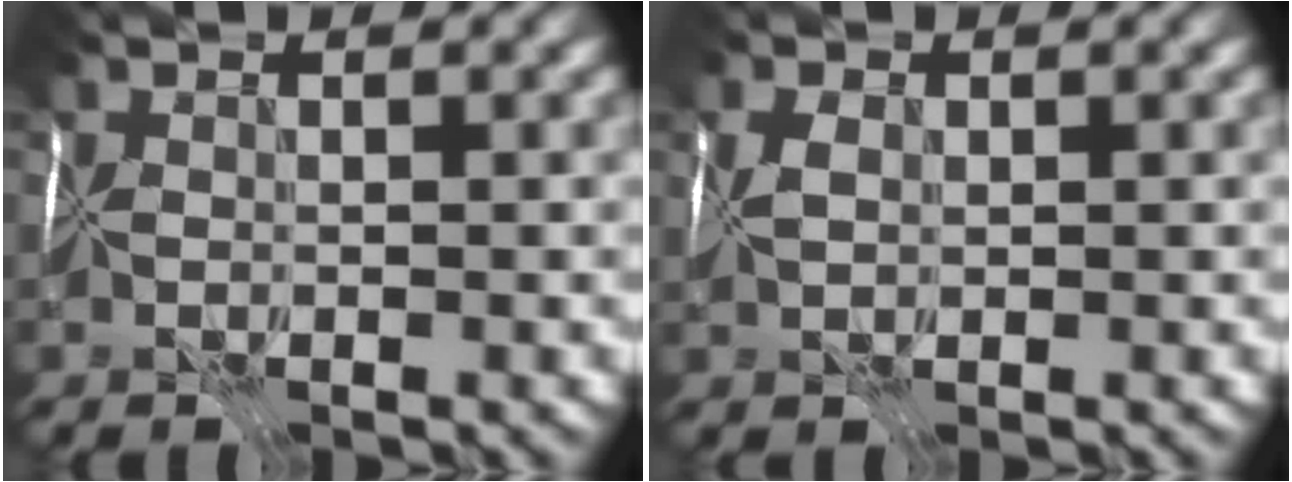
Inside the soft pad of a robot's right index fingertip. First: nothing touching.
{"total": 0.7, "force": [0.5, 0.0, 0.5], "torque": [-0.008, 0.002, 0.009]}